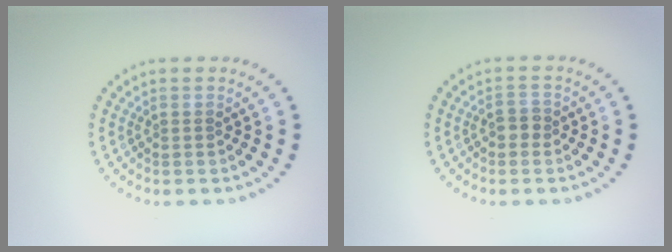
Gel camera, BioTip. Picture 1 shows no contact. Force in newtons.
{"total": 1.4, "press": 1.3, "slide": 0.4}